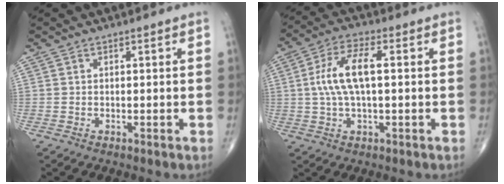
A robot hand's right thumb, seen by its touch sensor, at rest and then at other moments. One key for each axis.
{"total": 9.6, "fx": 0.9, "fy": 3.8, "fz": 8.8, "tx": -0.187, "ty": 0.020, "tz": 0.015}